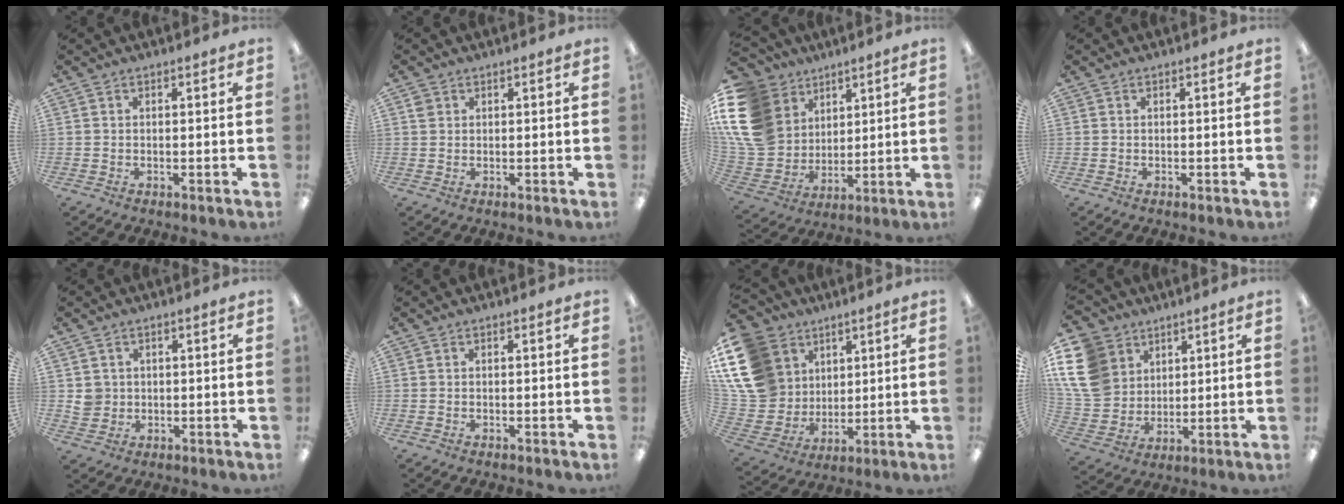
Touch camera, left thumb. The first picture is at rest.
{"total": 1.5, "force": [0.8, 1.3, 0.3], "torque": [0.001, 0.000, 0.013]}
{"total": 18.3, "force": [7.0, 14.7, 8.2], "torque": [-0.189, -0.035, 0.136]}
{"total": 0.0}
{"total": 3.9, "force": [0.7, 3.8, 0.6], "torque": [-0.012, 0.006, 0.013]}
{"total": 0.0}
{"total": 18.0, "force": [7.3, 14.6, 7.5], "torque": [-0.169, -0.027, 0.151]}
{"total": 15.1, "force": [6.2, 12.3, 6.1], "torque": [-0.154, -0.029, 0.123]}